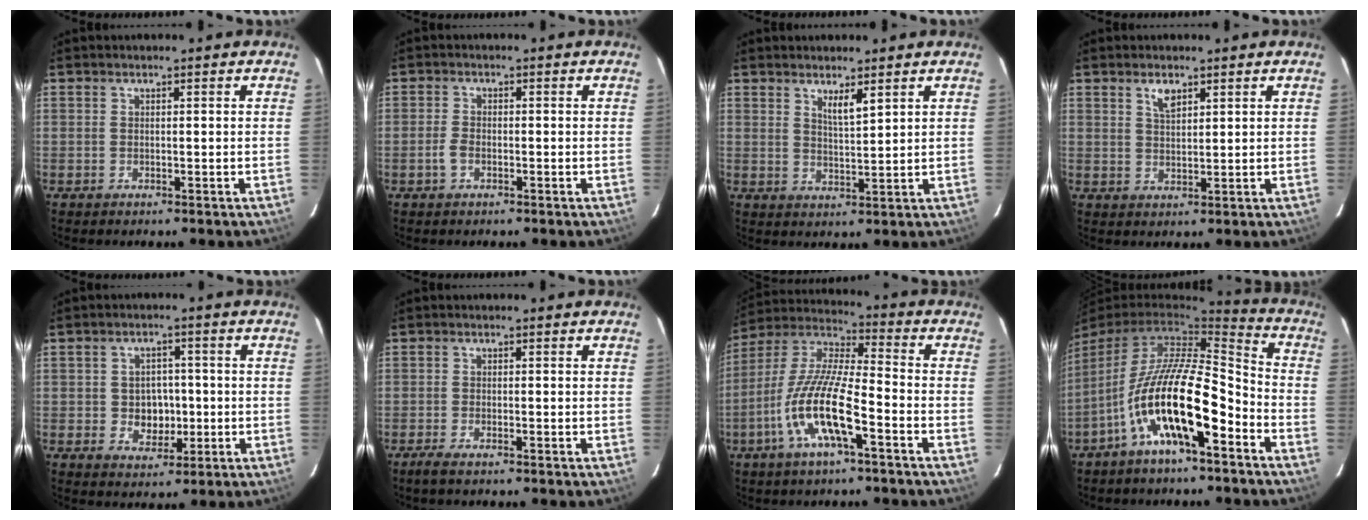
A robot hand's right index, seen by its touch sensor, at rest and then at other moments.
{"total": 2.2, "force": [-1.1, 1.2, 1.6], "torque": [-0.040, 0.004, -0.023]}
{"total": 3.6, "force": [2.4, 0.6, 2.6], "torque": [-0.044, -0.005, 0.039]}
{"total": 3.1, "force": [1.9, 1.4, 2.0], "torque": [-0.034, 0.003, 0.036]}
{"total": 5.5, "force": [-0.7, 4.8, 2.6], "torque": [-0.049, 0.007, 0.000]}
{"total": 2.4, "force": [-1.8, 0.3, 1.5], "torque": [-0.036, -0.006, -0.036]}
{"total": 14.7, "force": [-6.3, 2.9, 13.0], "torque": [-0.263, -0.010, -0.129]}
{"total": 16.2, "force": [-7.6, 4.3, 13.6], "torque": [-0.242, -0.011, -0.140]}